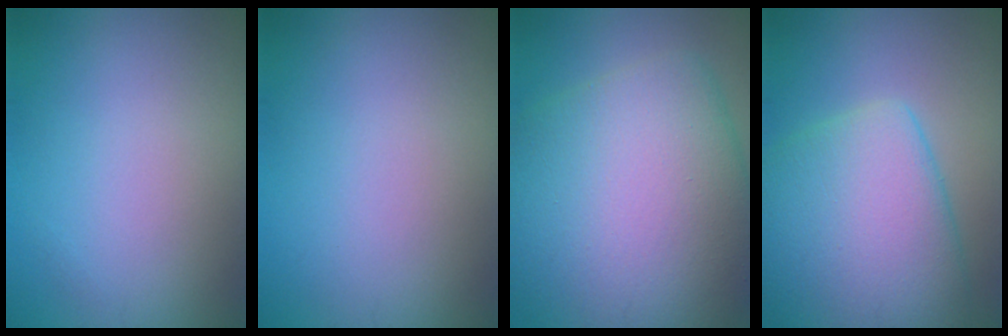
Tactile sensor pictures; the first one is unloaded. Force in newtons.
{"total": 0.0}
{"total": 13.7, "press": 13.7, "slide": 0.5}
{"total": 8.9, "press": 8.9, "slide": 0.4}